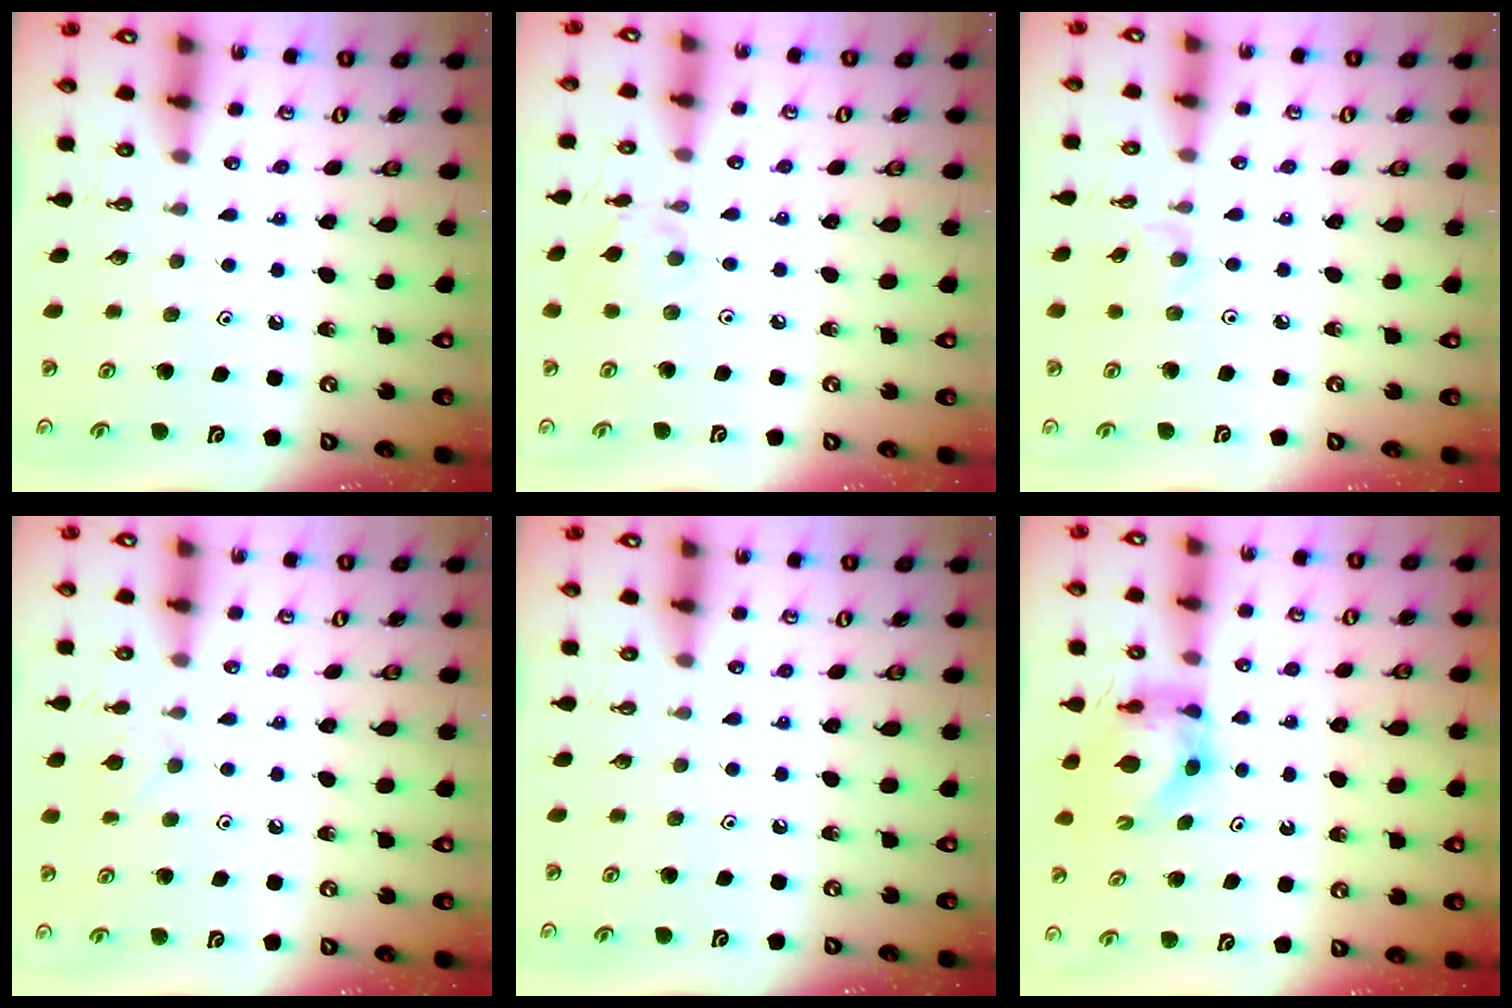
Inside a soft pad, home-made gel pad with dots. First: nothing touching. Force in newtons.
{"total": 4.2, "press": 4.2, "slide": 0.4}
{"total": 1.6, "press": 1.5, "slide": 0.4}
{"total": 5.4, "press": 5.4, "slide": 0.8}
{"total": 0.0}
{"total": 5.6, "press": 5.6, "slide": 0.1}